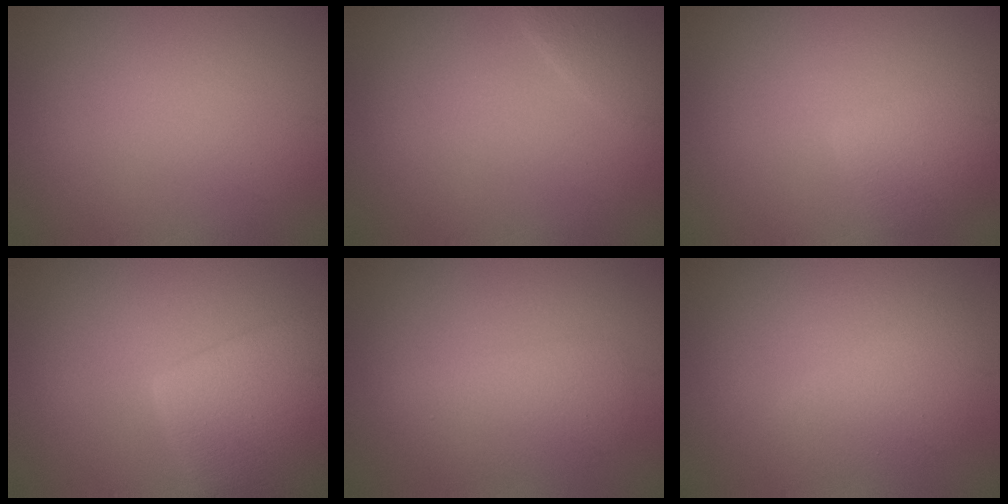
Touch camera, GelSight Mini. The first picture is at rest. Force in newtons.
{"total": 1.6, "press": 1.6, "slide": 0.1}
{"total": 2.6, "press": 2.6, "slide": 0.2}
{"total": 8.6, "press": 8.6, "slide": 0.5}
{"total": 3.0, "press": 3.0, "slide": 0.2}
{"total": 2.8, "press": 2.7, "slide": 0.2}